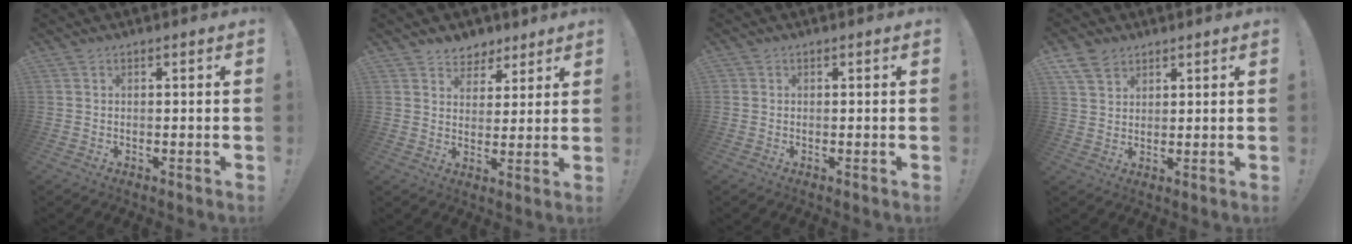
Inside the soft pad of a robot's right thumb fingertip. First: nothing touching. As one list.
[{"total": 6.0, "force": [3.9, 4.6, 0.5], "torque": [-0.001, -0.029, 0.078]}, {"total": 0.6, "force": [0.1, 0.6, 0.1], "torque": [-0.003, 0.002, 0.003]}, {"total": 6.1, "force": [4.1, 3.9, 2.2], "torque": [-0.041, -0.017, 0.081]}]